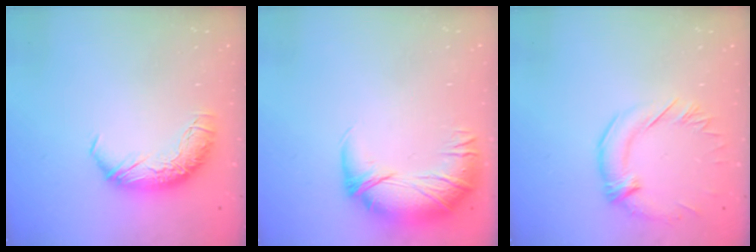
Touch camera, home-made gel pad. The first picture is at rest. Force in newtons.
{"total": 2.7, "press": 1.3, "slide": 2.3}
{"total": 1.1, "press": 0.1, "slide": 1.1}